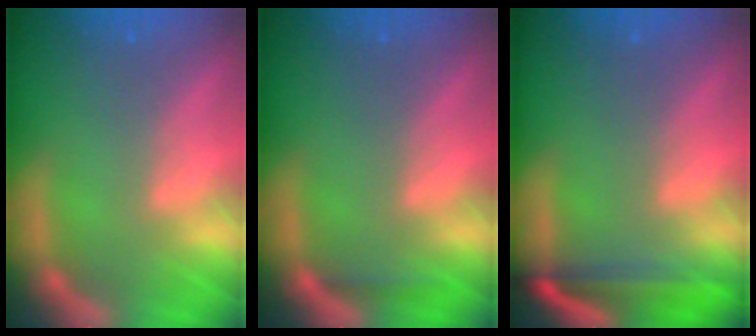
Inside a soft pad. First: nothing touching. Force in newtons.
{"total": 0.9}
{"total": 6.0}